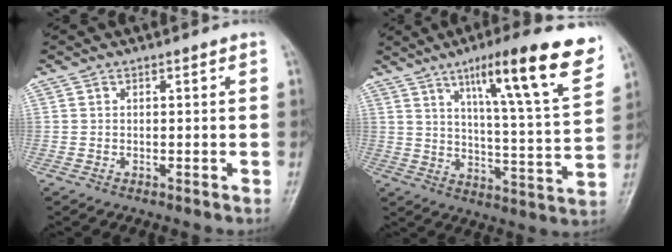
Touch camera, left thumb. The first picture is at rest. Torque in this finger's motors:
{"motor_torque": [0.64, 0.37, 1.76, -1.01, 0.14]}